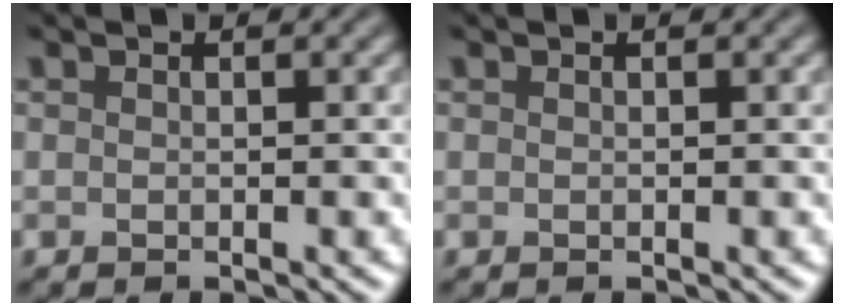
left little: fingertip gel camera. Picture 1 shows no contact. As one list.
[{"total": 0.0}]